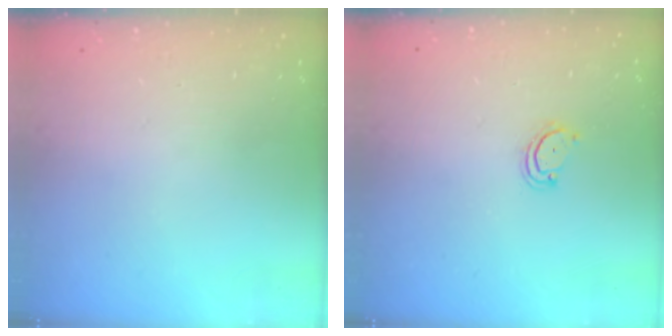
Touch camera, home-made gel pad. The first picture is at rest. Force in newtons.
{"total": 3.3, "press": 3.3, "slide": 0.2}